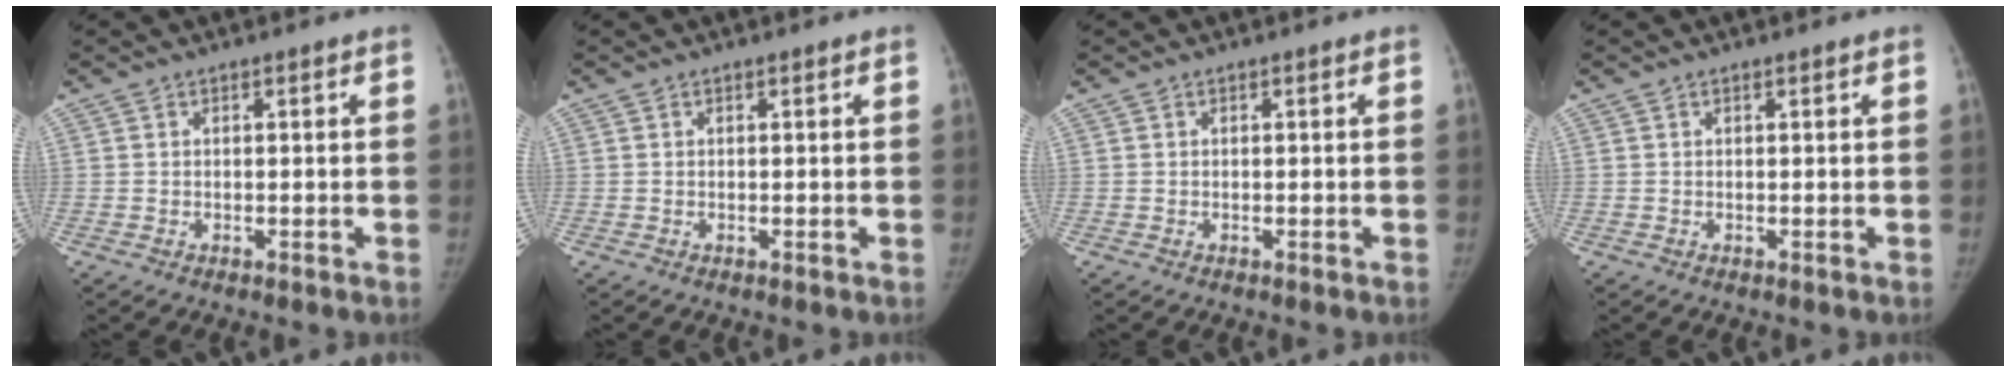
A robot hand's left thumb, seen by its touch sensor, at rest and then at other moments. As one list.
[{"total": 0.0}, {"total": 0.0}, {"total": 0.0}]